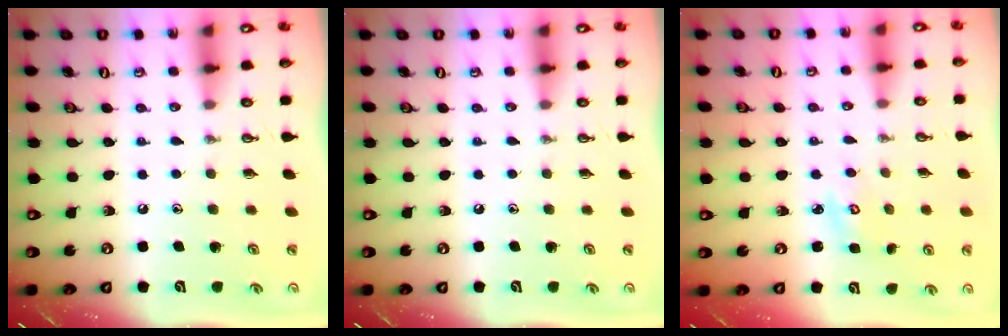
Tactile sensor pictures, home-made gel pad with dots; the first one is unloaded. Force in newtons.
{"total": 0.0}
{"total": 3.4, "press": 3.4, "slide": 0.4}